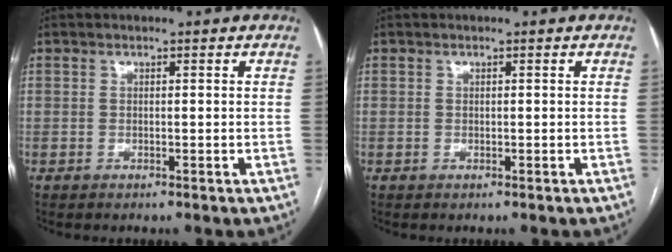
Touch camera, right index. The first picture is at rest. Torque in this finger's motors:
{"motor_torque": [0.01, -0.02, 0.00, 0.01]}